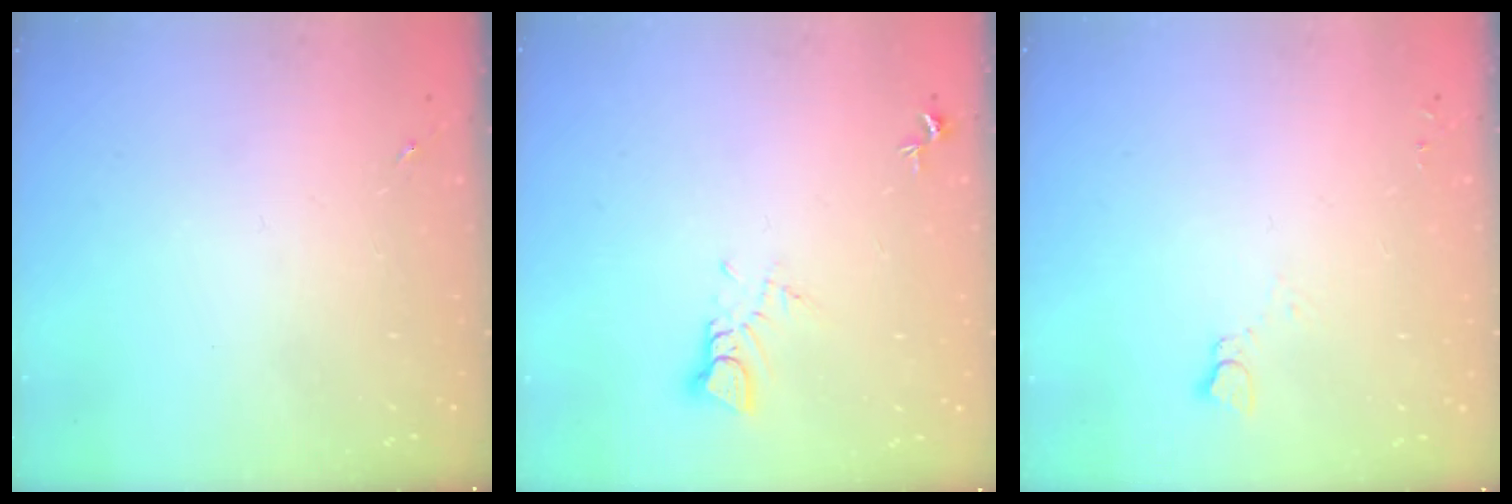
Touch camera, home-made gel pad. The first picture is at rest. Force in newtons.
{"total": 4.0, "press": 3.9, "slide": 0.3}
{"total": 2.5, "press": 2.5, "slide": 0.2}